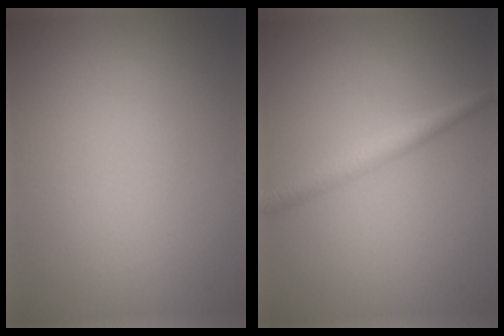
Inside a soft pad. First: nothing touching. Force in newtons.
{"total": 2.1, "press": 2.1, "slide": 0.0}